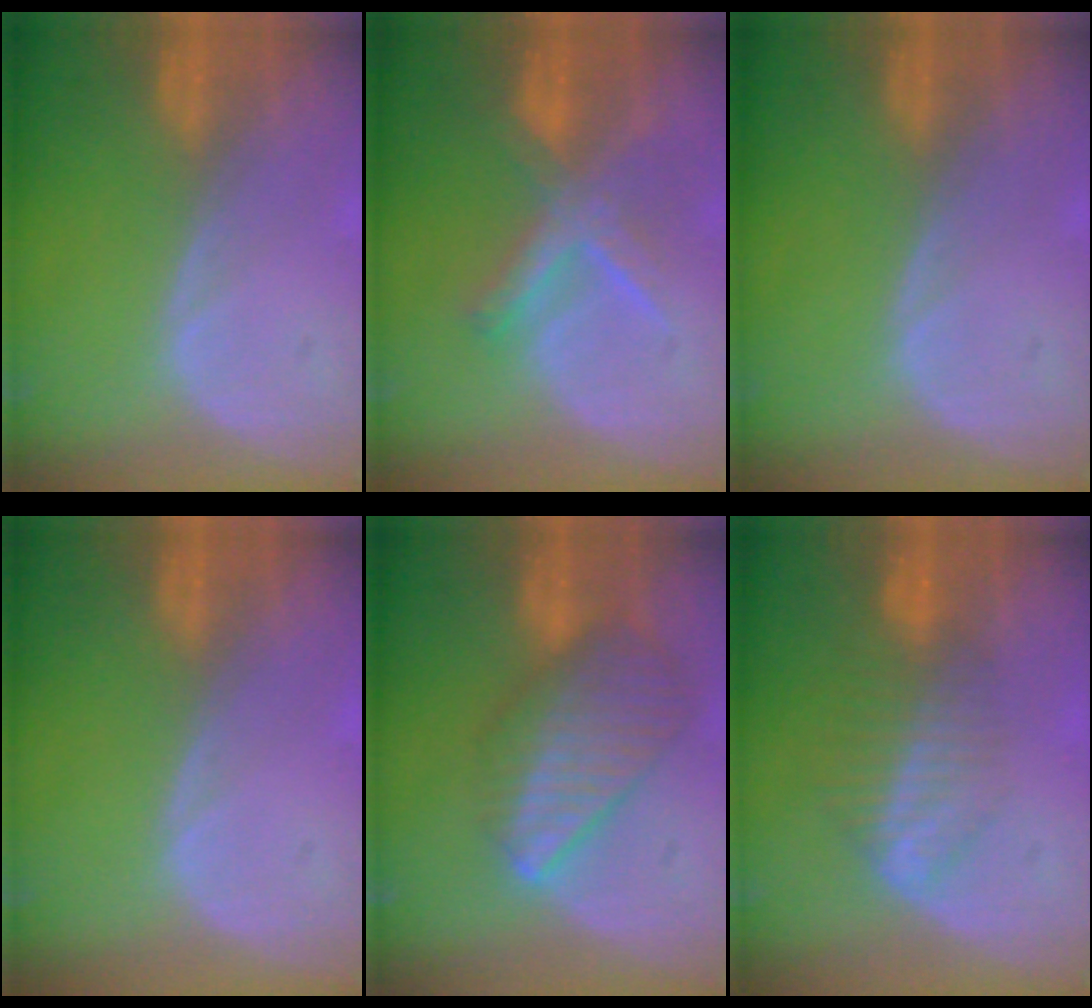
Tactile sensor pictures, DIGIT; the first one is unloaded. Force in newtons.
{"total": 6.0, "press": 5.9, "slide": 1.1}
{"total": 0.0}
{"total": 0.0}
{"total": 9.0, "press": 7.8, "slide": 4.4}
{"total": 6.7, "press": 5.7, "slide": 3.5}